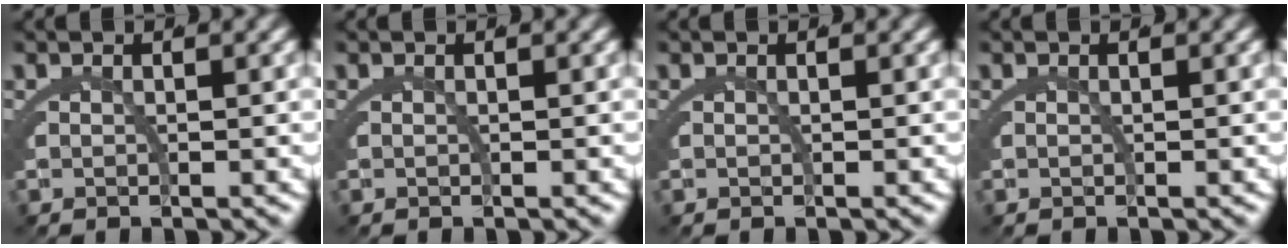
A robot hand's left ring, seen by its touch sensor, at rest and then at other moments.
{"total": 0.0}
{"total": 0.0}
{"total": 0.0}